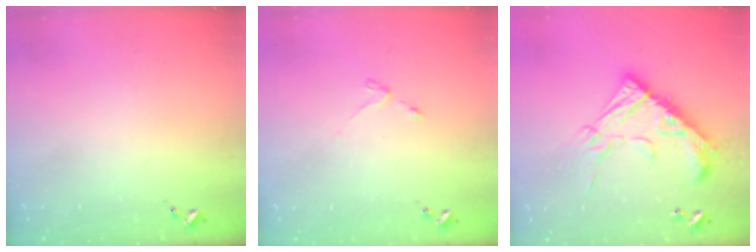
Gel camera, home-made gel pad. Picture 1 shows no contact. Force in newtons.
{"total": 3.0, "press": 2.9, "slide": 0.5}
{"total": 21.7, "press": 21.6, "slide": 1.9}